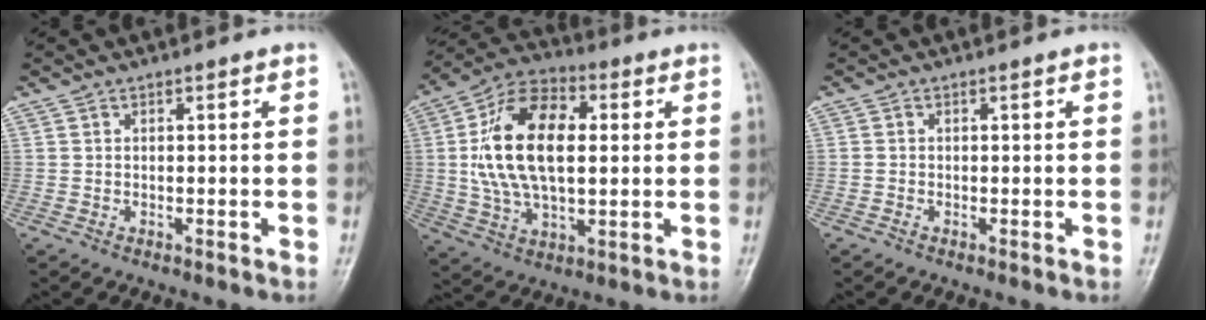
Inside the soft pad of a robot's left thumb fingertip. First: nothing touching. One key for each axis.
{"total": 18.2, "fx": 2.3, "fy": 10.1, "fz": 14.9, "tx": -0.268, "ty": 0.012, "tz": 0.039}
{"total": 0.6, "fx": -0.2, "fy": 0.3, "fz": 0.5, "tx": -0.006, "ty": 0.005, "tz": -0.004}